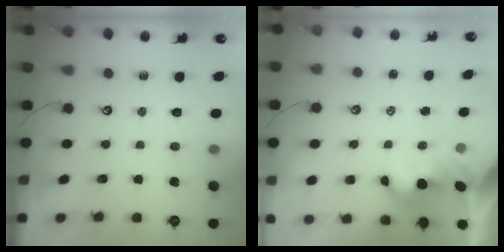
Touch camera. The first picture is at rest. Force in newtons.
{"total": 2.4, "press": 2.4, "slide": 0.1}